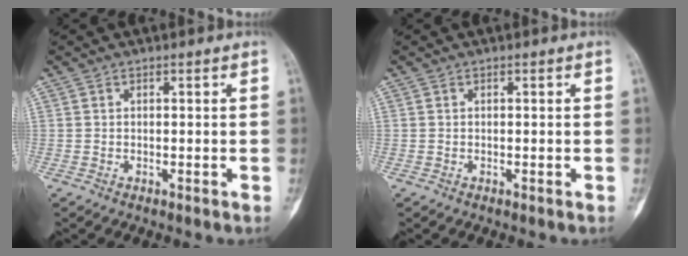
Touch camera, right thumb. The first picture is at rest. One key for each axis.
{"total": 0.0}